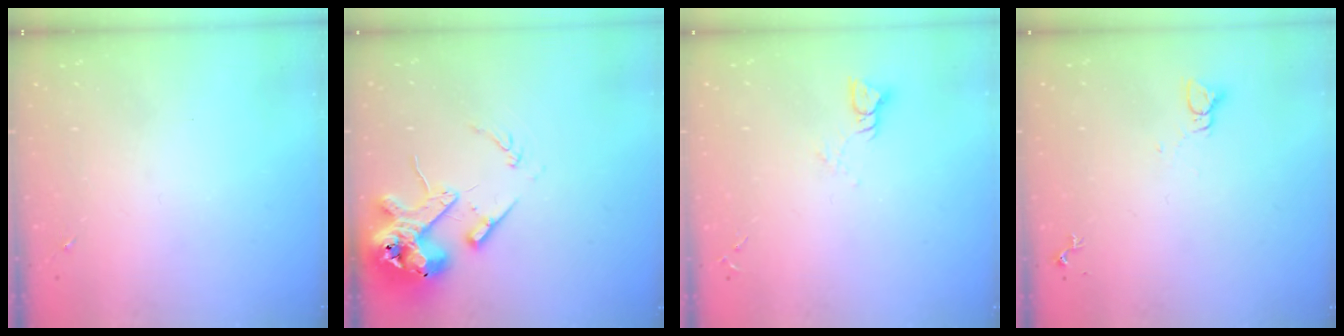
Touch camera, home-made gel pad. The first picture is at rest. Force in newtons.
{"total": 16.3, "press": 16.0, "slide": 2.6}
{"total": 3.5, "press": 3.5, "slide": 0.3}
{"total": 2.2, "press": 2.2, "slide": 0.1}